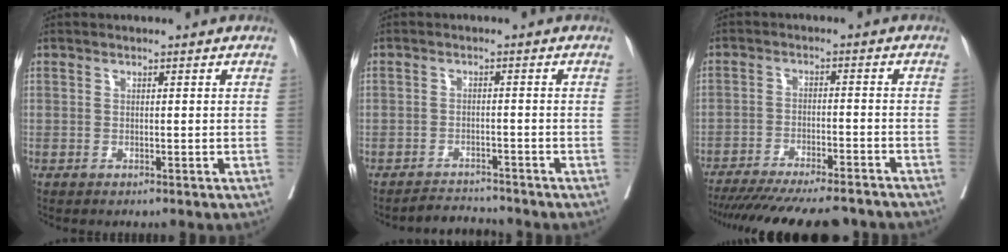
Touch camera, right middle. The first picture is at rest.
{"total": 2.8, "force": [-2.6, 0.2, -0.9], "torque": [0.020, -0.005, -0.041]}
{"total": 21.1, "force": [-18.8, 3.2, 9.0], "torque": [-0.152, -0.034, -0.260]}